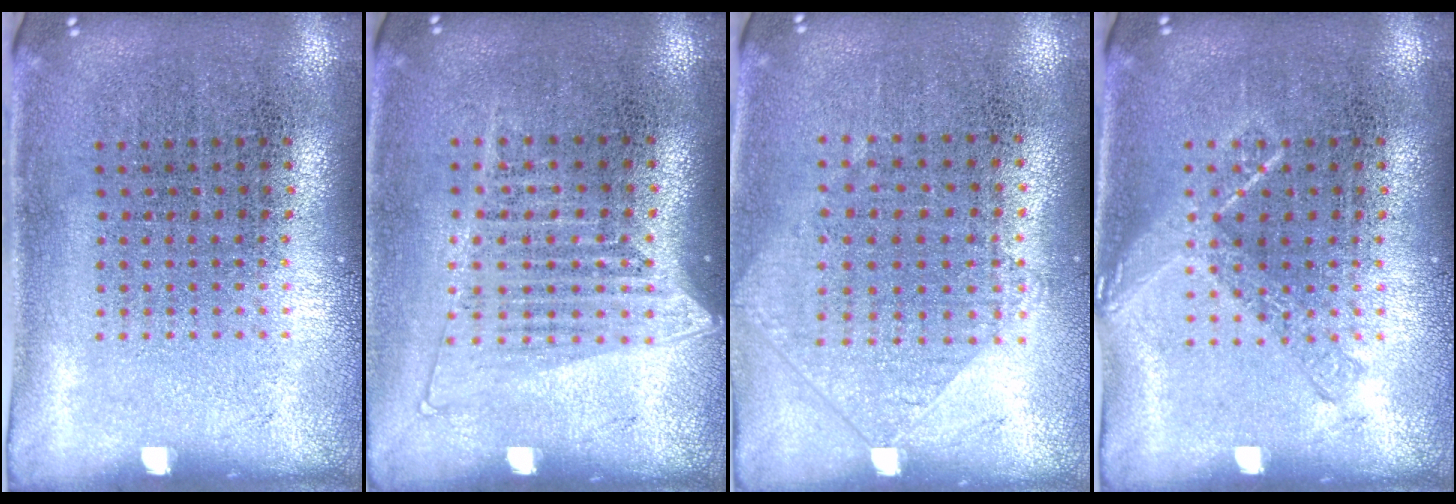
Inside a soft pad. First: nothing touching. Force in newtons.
{"total": 1.3, "press": 1.1, "slide": 0.6}
{"total": 0.9, "press": 0.9, "slide": 0.3}
{"total": 1.9, "press": 1.9, "slide": 0.3}